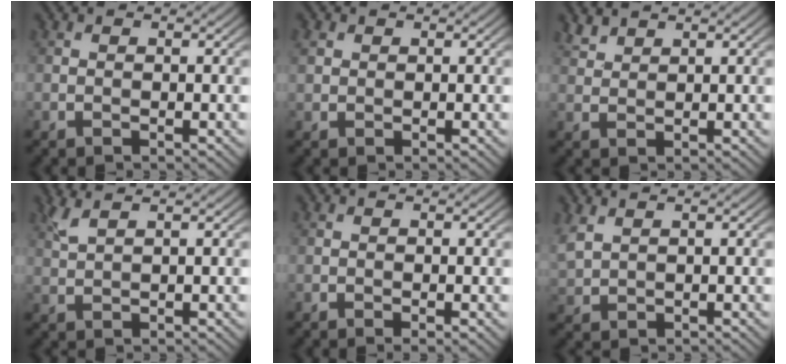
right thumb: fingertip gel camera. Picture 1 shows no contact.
{"total": 1.6, "force": [0.8, 1.3, 0.6], "torque": [-0.018, 0.004, 0.020]}
{"total": 2.2, "force": [2.0, 0.7, 0.7], "torque": [-0.018, 0.004, 0.047]}
{"total": 2.5, "force": [1.8, 0.5, 1.7], "torque": [-0.043, 0.011, 0.044]}
{"total": 0.7, "force": [-0.2, 0.1, 0.6], "torque": [-0.012, -0.004, -0.004]}
{"total": 3.0, "force": [2.0, 1.3, 1.7], "torque": [-0.058, 0.008, 0.049]}